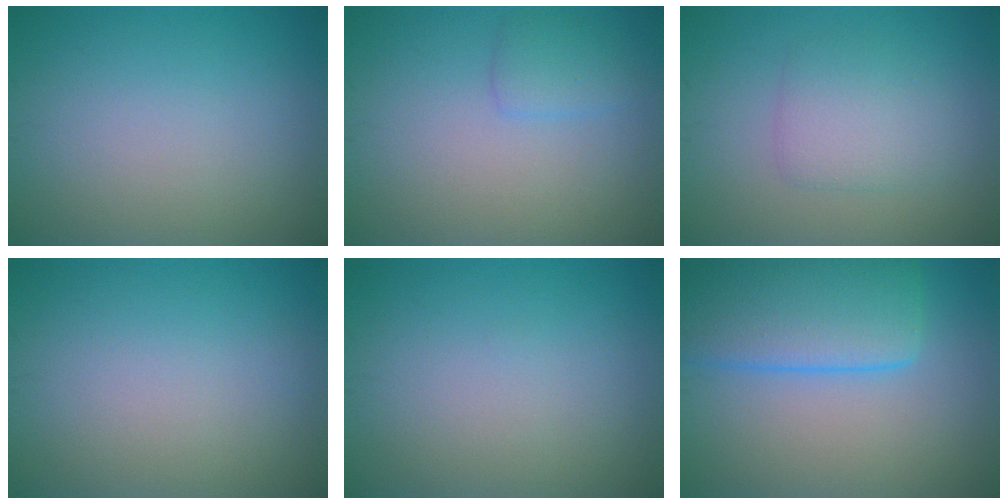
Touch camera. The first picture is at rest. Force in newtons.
{"total": 1.6, "press": 1.6, "slide": 0.1}
{"total": 3.0, "press": 3.0, "slide": 0.0}
{"total": 0.0}
{"total": 0.0}
{"total": 8.1, "press": 8.1, "slide": 0.3}